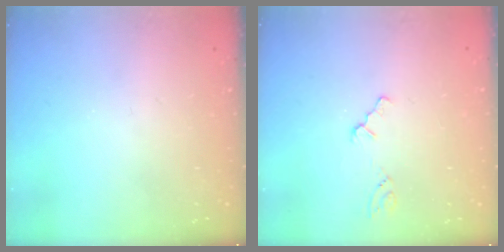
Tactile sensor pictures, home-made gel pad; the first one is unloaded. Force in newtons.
{"total": 0.0}